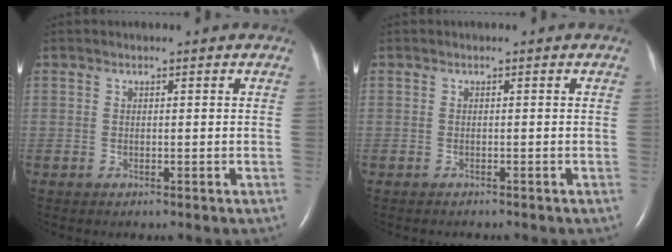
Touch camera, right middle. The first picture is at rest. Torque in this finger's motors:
{"motor_torque": [-0.79, 0.12, -0.21, -0.02]}